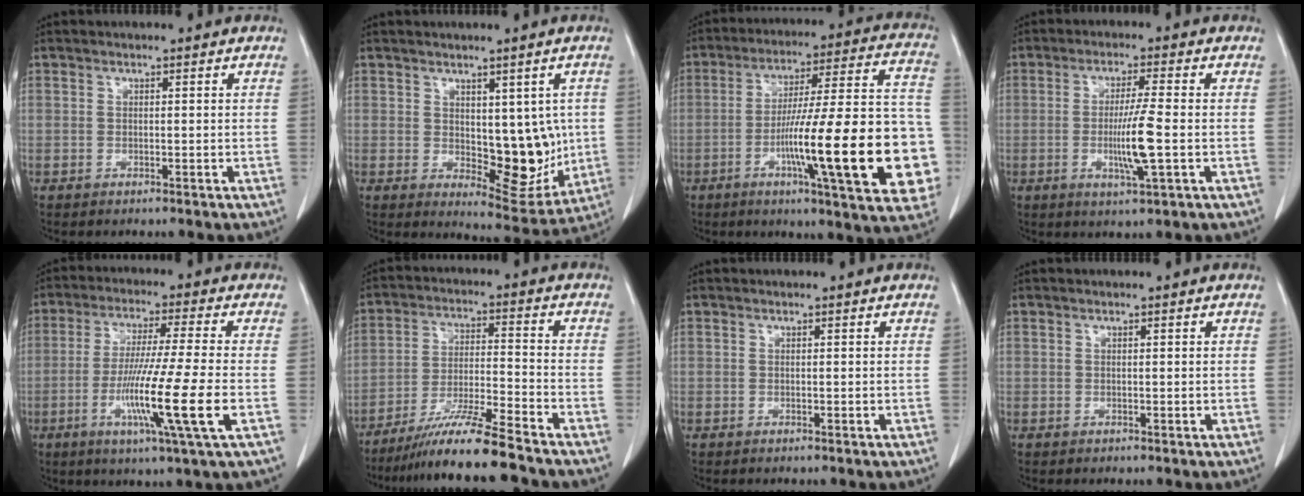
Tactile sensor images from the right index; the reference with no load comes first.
{"total": 9.7, "force": [0.1, 4.9, 8.3], "torque": [-0.087, -0.010, 0.021]}
{"total": 25.9, "force": [-6.7, 2.8, 24.8], "torque": [-0.279, 0.012, -0.096]}
{"total": 7.2, "force": [-1.3, -0.4, 7.0], "torque": [-0.127, -0.013, -0.025]}
{"total": 13.3, "force": [-3.8, -1.5, 12.6], "torque": [-0.240, -0.028, -0.074]}
{"total": 11.4, "force": [-9.5, -1.2, 6.2], "torque": [-0.107, -0.023, -0.170]}
{"total": 0.0}
{"total": 0.0}